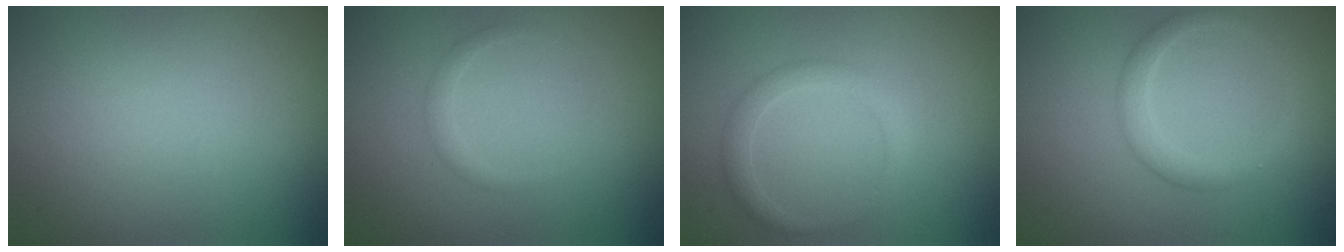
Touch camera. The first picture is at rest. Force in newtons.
{"total": 1.0, "press": 1.0, "slide": 0.1}
{"total": 1.7, "press": 1.7, "slide": 0.1}
{"total": 2.1, "press": 2.1, "slide": 0.2}